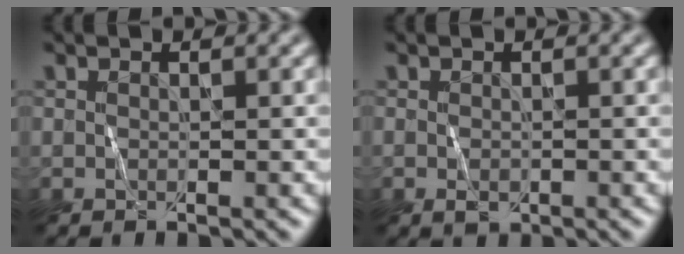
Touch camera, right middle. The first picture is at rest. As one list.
[{"total": 1.1, "force": [-0.4, 0.7, 0.8], "torque": [-0.015, -0.002, -0.005]}]